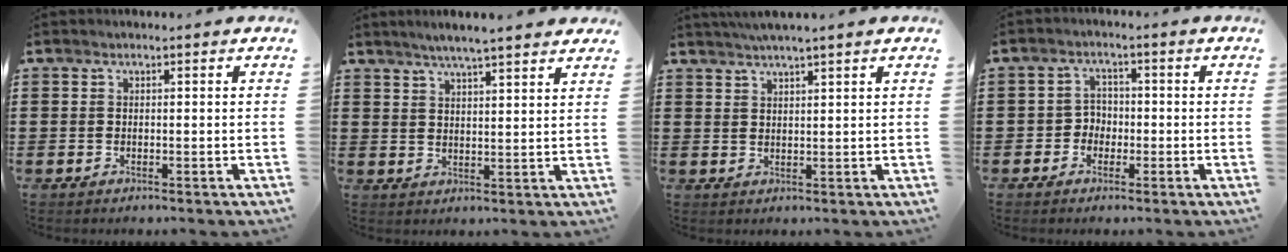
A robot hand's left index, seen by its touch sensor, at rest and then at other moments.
{"total": 3.4, "force": [3.2, -0.5, 1.2], "torque": [-0.032, -0.009, 0.055]}
{"total": 2.3, "force": [2.0, -0.8, 0.8], "torque": [-0.019, -0.002, 0.037]}
{"total": 2.8, "force": [-1.3, 2.4, 0.7], "torque": [-0.024, 0.009, -0.031]}